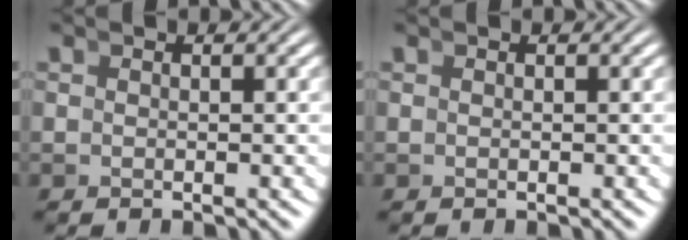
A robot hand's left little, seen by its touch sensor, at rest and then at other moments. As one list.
[{"total": 0.0}]